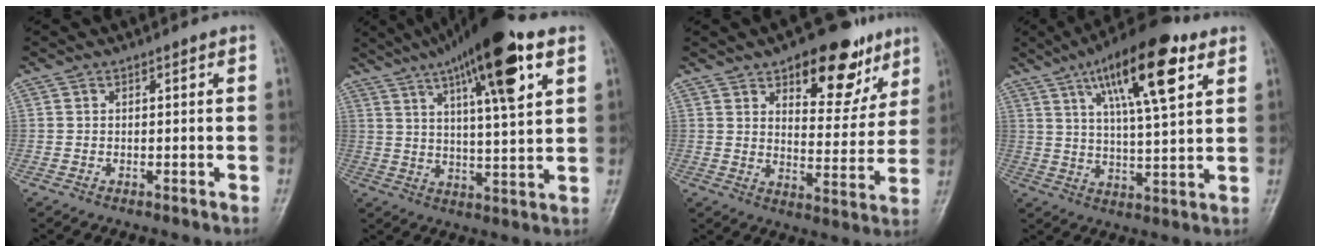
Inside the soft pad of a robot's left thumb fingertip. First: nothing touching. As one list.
[{"total": 18.6, "force": [9.5, 4.1, 15.4], "torque": [-0.235, -0.015, 0.150]}, {"total": 15.4, "force": [9.3, 7.5, 9.8], "torque": [-0.072, -0.046, 0.132]}, {"total": 17.3, "force": [8.4, 5.0, 14.3], "torque": [-0.212, -0.022, 0.135]}]